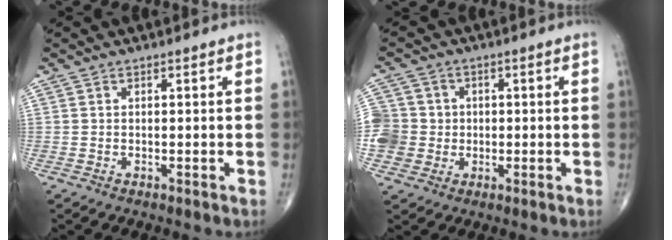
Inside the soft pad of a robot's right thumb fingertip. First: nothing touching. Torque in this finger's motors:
{"motor_torque": [-0.37, 0.13, 0.33, 0.15, 0.00]}